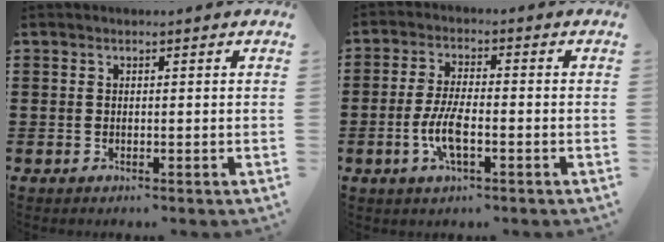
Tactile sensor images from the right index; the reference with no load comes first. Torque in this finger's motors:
{"motor_torque": [2.14, 0.00, 0.19, 0.12]}